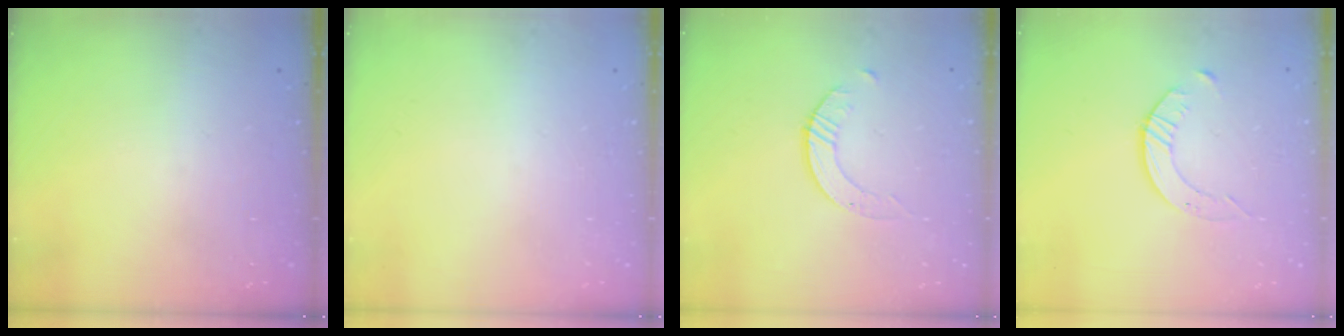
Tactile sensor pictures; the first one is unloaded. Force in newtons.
{"total": 0.0}
{"total": 1.7, "press": 1.7, "slide": 0.2}
{"total": 3.5, "press": 3.5, "slide": 0.5}